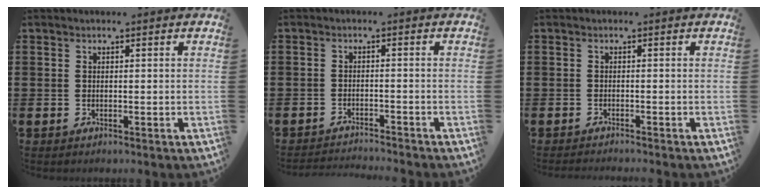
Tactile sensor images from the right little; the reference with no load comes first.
{"total": 1.8, "force": [-1.8, -0.2, 0.0], "torque": [-0.002, 0.003, -0.038]}
{"total": 0.7, "force": [-0.7, -0.1, 0.1], "torque": [-0.002, -0.002, -0.014]}